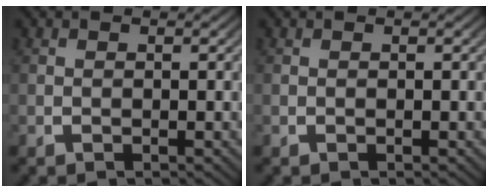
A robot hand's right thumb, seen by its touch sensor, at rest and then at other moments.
{"total": 0.0}